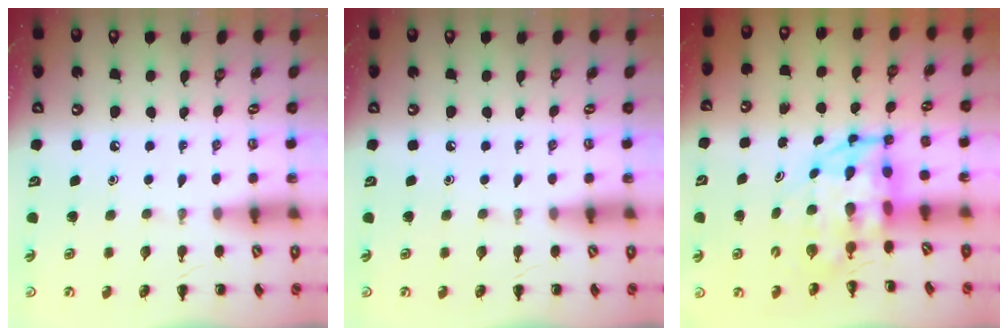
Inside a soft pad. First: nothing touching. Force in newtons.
{"total": 0.0}
{"total": 5.4, "press": 5.0, "slide": 1.8}